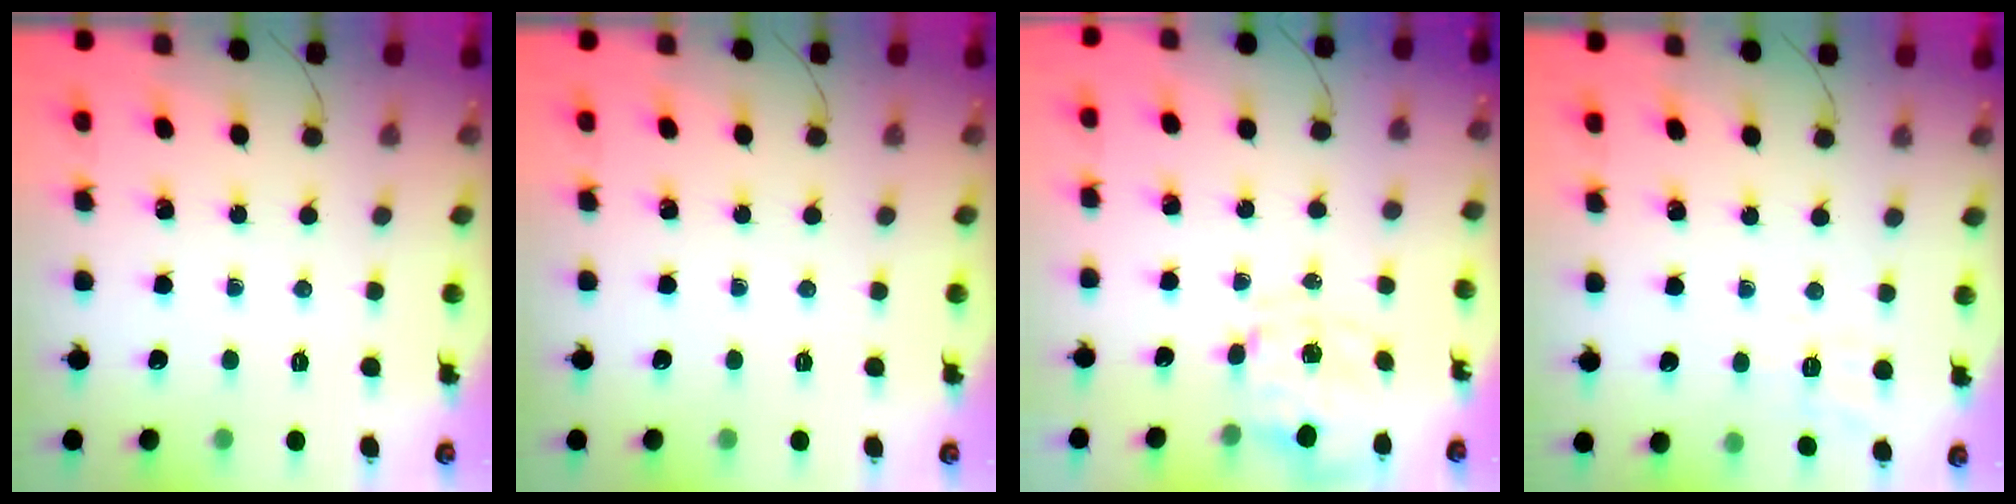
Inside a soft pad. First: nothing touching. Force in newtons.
{"total": 0.0}
{"total": 2.7, "press": 2.5, "slide": 1.1}
{"total": 2.2, "press": 0.2, "slide": 2.2}